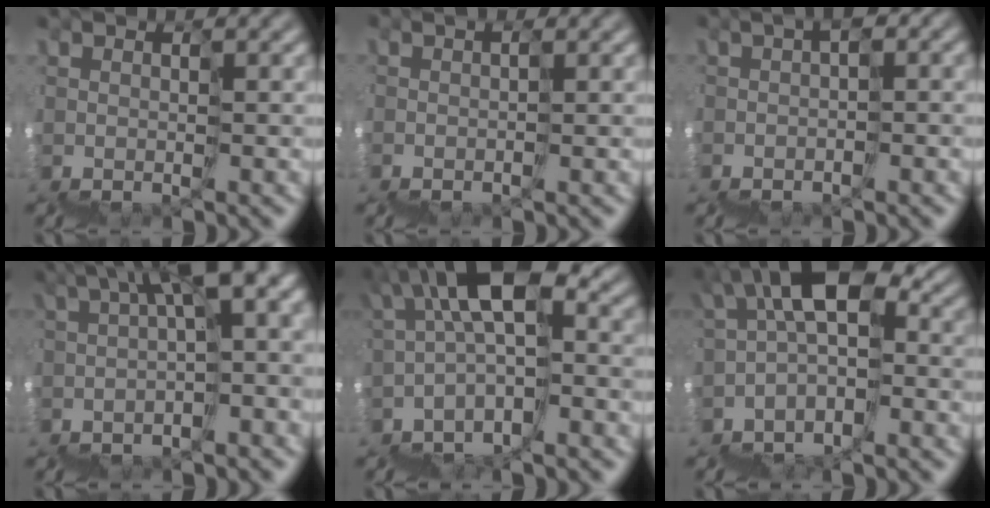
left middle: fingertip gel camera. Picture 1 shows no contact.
{"total": 0.9, "force": [-0.8, 0.5, 0.3], "torque": [-0.002, 0.002, -0.017]}
{"total": 1.9, "force": [-1.7, -0.4, 0.6], "torque": [-0.014, -0.004, -0.036]}
{"total": 8.5, "force": [1.3, 2.0, 8.2], "torque": [-0.116, 0.024, 0.039]}
{"total": 5.5, "force": [0.5, 2.1, 5.0], "torque": [-0.093, 0.037, -0.004]}
{"total": 4.7, "force": [-0.2, 2.6, 3.9], "torque": [-0.069, 0.028, -0.018]}